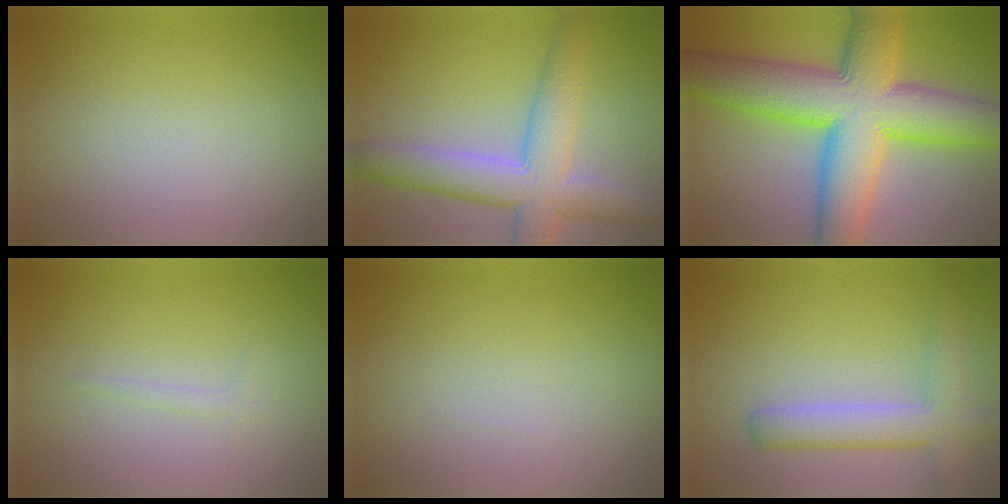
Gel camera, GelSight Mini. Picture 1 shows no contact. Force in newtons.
{"total": 7.2, "press": 7.2, "slide": 0.4}
{"total": 14.2, "press": 14.2, "slide": 0.2}
{"total": 1.0, "press": 1.0, "slide": 0.1}
{"total": 0.0}
{"total": 4.3, "press": 4.3, "slide": 0.3}